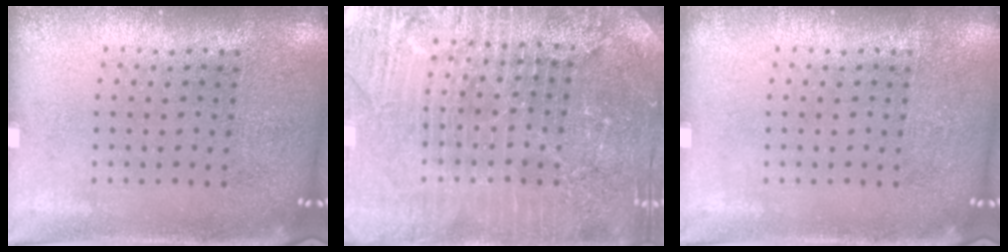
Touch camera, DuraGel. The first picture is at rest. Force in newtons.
{"total": 4.4, "press": 4.2, "slide": 1.5}
{"total": 0.0}